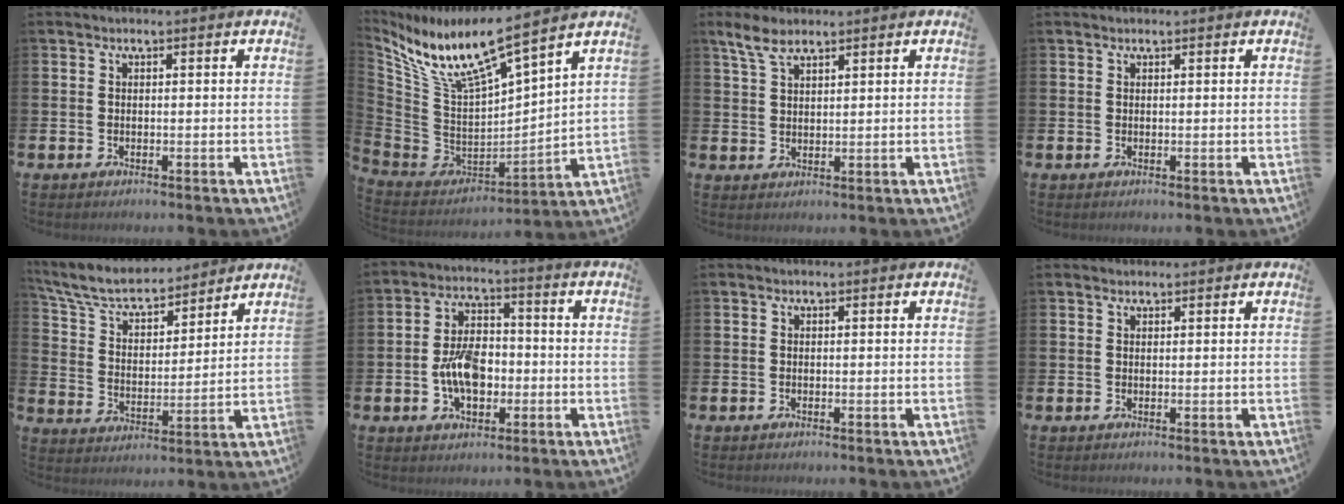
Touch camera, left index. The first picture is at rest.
{"total": 10.5, "force": [8.8, 1.2, 5.7], "torque": [-0.161, -0.073, 0.143]}
{"total": 4.7, "force": [3.7, 1.7, 2.4], "torque": [-0.043, -0.008, 0.065]}
{"total": 0.7, "force": [0.6, 0.2, 0.0], "torque": [0.012, -0.003, 0.009]}
{"total": 7.6, "force": [6.9, 2.3, 2.3], "torque": [-0.080, -0.047, 0.119]}
{"total": 7.3, "force": [-1.5, 4.5, 5.6], "torque": [-0.100, 0.007, -0.033]}
{"total": 0.0}
{"total": 1.0, "force": [1.0, 0.4, -0.1], "torque": [0.013, -0.002, 0.016]}